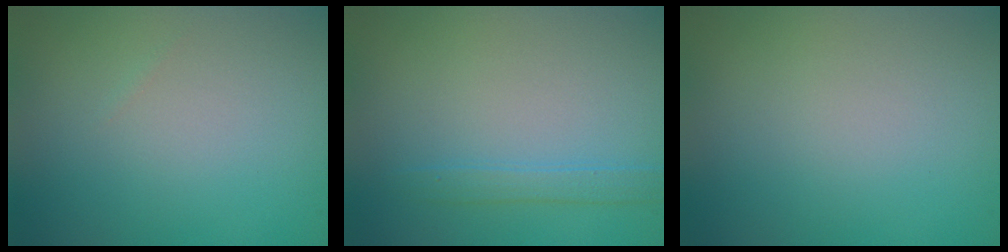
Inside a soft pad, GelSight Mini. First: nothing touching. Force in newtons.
{"total": 1.6, "press": 1.6, "slide": 0.0}
{"total": 0.0}